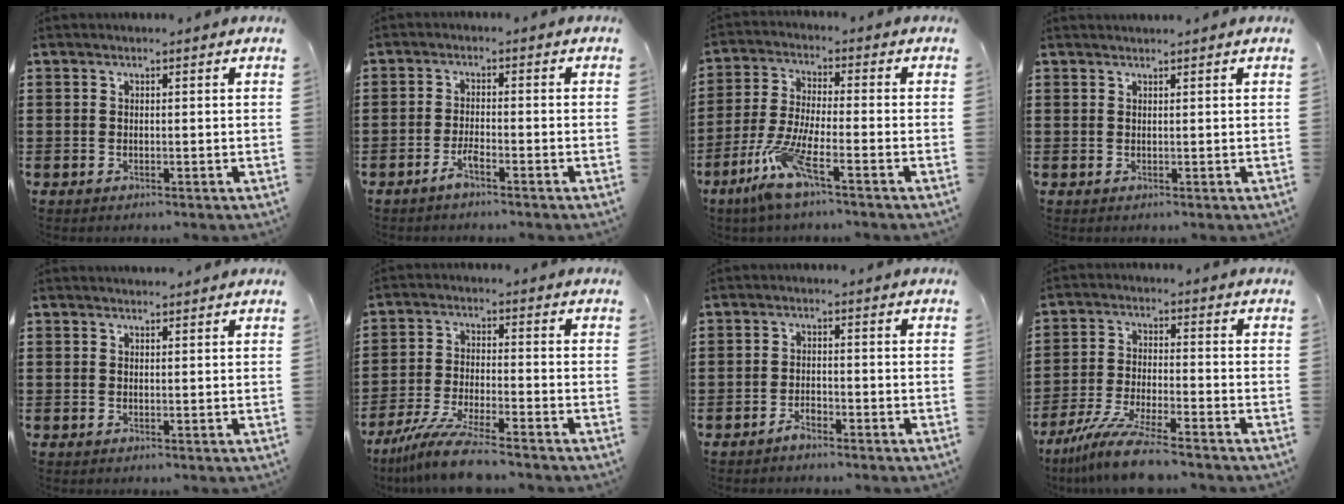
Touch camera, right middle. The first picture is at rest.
{"total": 2.5, "force": [-1.8, 0.3, 1.7], "torque": [-0.039, 0.001, -0.037]}
{"total": 8.0, "force": [-5.0, 1.2, 6.2], "torque": [-0.140, -0.012, -0.097]}
{"total": 0.8, "force": [0.8, -0.1, 0.0], "torque": [-0.001, -0.002, 0.016]}
{"total": 0.9, "force": [0.9, -0.1, 0.0], "torque": [-0.002, -0.003, 0.018]}
{"total": 8.0, "force": [-6.7, 0.1, 4.3], "torque": [-0.096, -0.012, -0.130]}
{"total": 2.2, "force": [-1.9, 0.5, 1.0], "torque": [-0.020, 0.003, -0.038]}
{"total": 8.6, "force": [-7.2, 0.2, 4.8], "torque": [-0.101, -0.007, -0.139]}